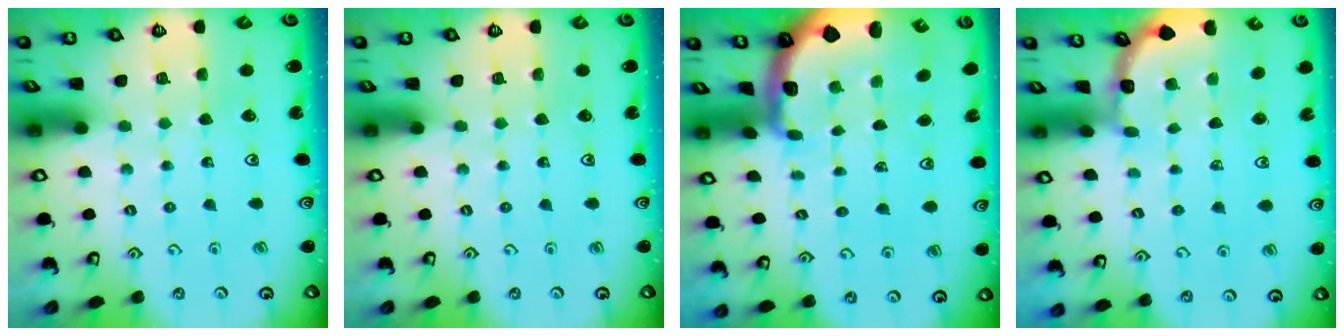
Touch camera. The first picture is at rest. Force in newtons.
{"total": 0.0}
{"total": 1.9, "press": 1.8, "slide": 0.5}
{"total": 1.6, "press": 1.6, "slide": 0.1}